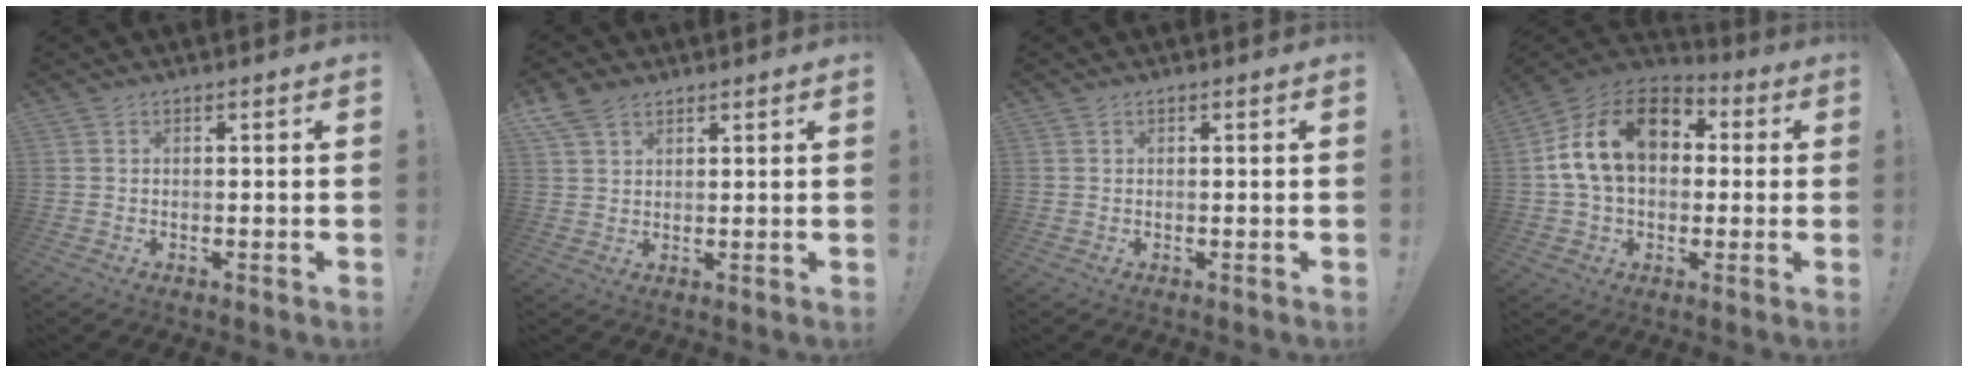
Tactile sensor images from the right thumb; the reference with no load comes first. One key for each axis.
{"total": 6.3, "fx": 4.1, "fy": 3.8, "fz": 2.8, "tx": -0.048, "ty": -0.010, "tz": 0.079}
{"total": 0.0}
{"total": 19.3, "fx": 4.3, "fy": 13.3, "fz": 13.3, "tx": -0.219, "ty": 0.008, "tz": 0.078}